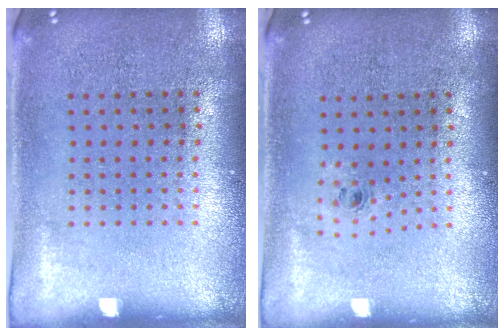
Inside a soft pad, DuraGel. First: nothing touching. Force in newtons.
{"total": 0.7, "press": 0.3, "slide": 0.6}